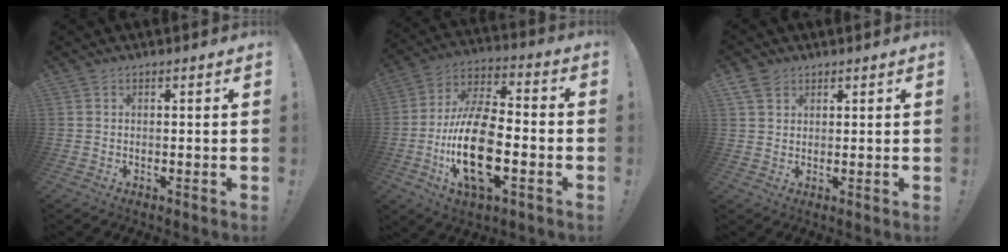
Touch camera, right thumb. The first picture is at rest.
{"total": 20.8, "force": [-5.4, 10.1, 17.4], "torque": [-0.333, 0.016, -0.087]}
{"total": 4.2, "force": [2.7, 2.8, 1.6], "torque": [-0.025, -0.011, 0.051]}